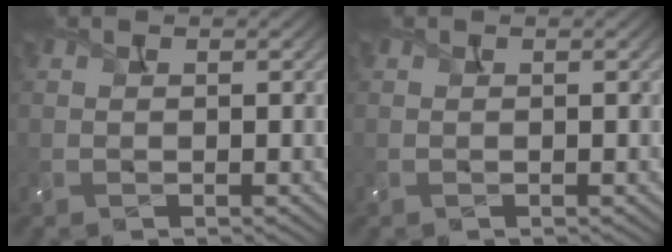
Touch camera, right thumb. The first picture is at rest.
{"total": 0.0}